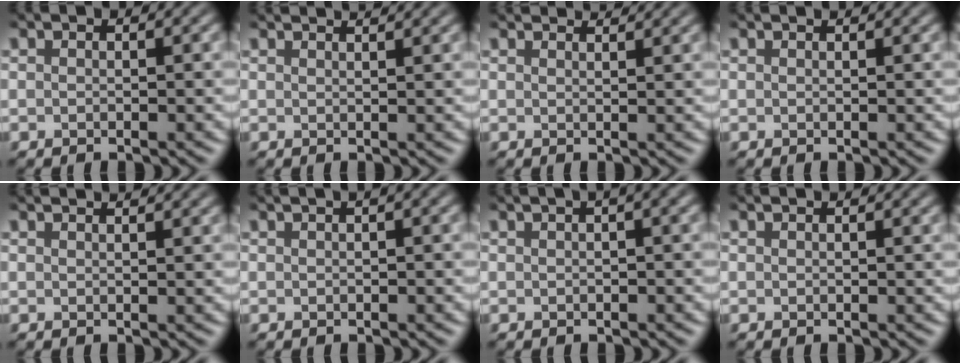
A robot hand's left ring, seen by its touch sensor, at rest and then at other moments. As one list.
[{"total": 3.5, "force": [2.9, 1.2, 1.7], "torque": [0.000, 0.018, 0.004]}, {"total": 3.8, "force": [3.5, 0.7, 1.3], "torque": [-0.008, 0.010, 0.024]}, {"total": 1.1, "force": [1.0, 0.2, 0.4], "torque": [-0.005, -0.002, 0.006]}, {"total": 3.1, "force": [2.5, 1.1, 1.5], "torque": [0.000, 0.015, -0.001]}, {"total": 4.2, "force": [1.7, 1.9, 3.3], "torque": [-0.018, 0.031, 0.003]}, {"total": 6.6, "force": [2.6, 3.0, 5.3], "torque": [-0.030, 0.049, 0.004]}, {"total": 1.0, "force": [0.8, 0.2, 0.4], "torque": [-0.003, -0.001, 0.005]}]